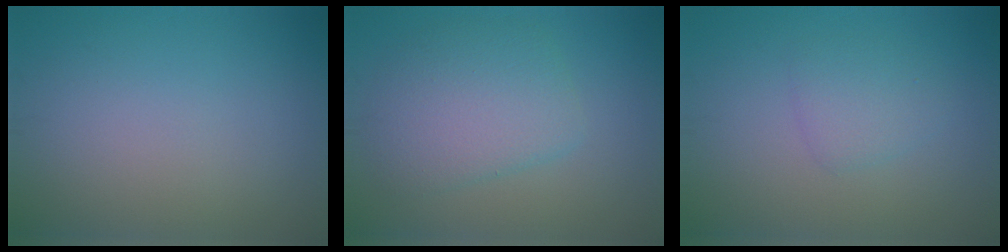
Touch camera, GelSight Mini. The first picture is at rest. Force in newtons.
{"total": 5.0, "press": 5.0, "slide": 0.2}
{"total": 2.0, "press": 2.0, "slide": 0.2}